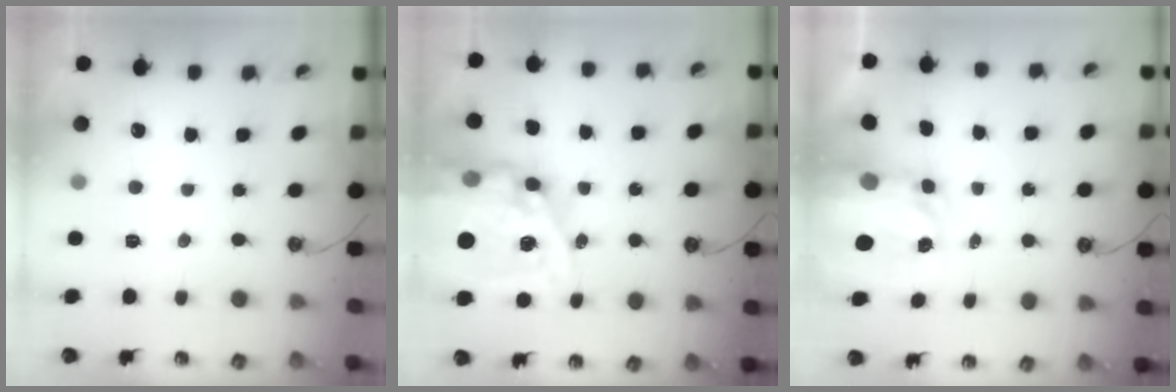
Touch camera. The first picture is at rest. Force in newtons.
{"total": 26.7, "press": 26.6, "slide": 2.6}
{"total": 5.5, "press": 5.5, "slide": 0.3}